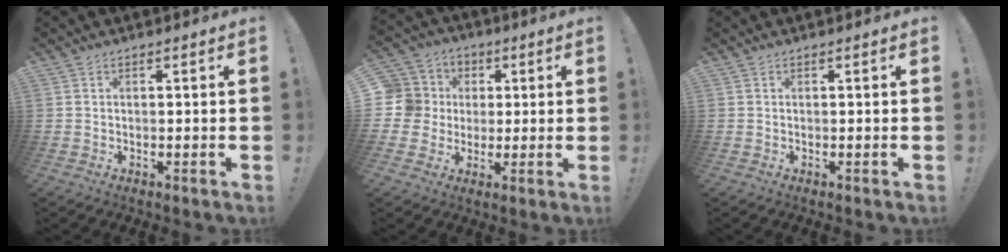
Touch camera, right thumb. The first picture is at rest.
{"total": 10.3, "force": [1.0, 9.9, 2.8], "torque": [-0.057, 0.003, 0.024]}
{"total": 0.0}